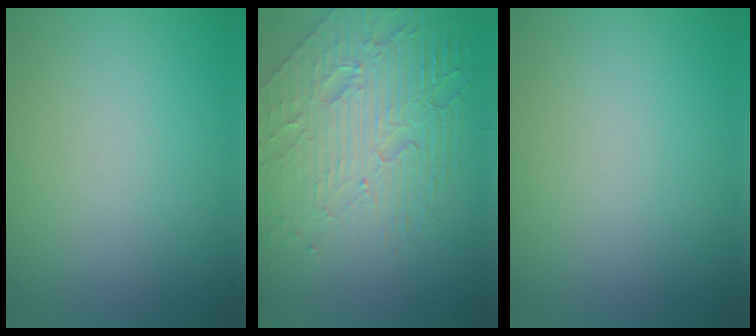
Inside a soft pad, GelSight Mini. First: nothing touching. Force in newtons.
{"total": 8.4, "press": 5.7, "slide": 6.2}
{"total": 0.0}